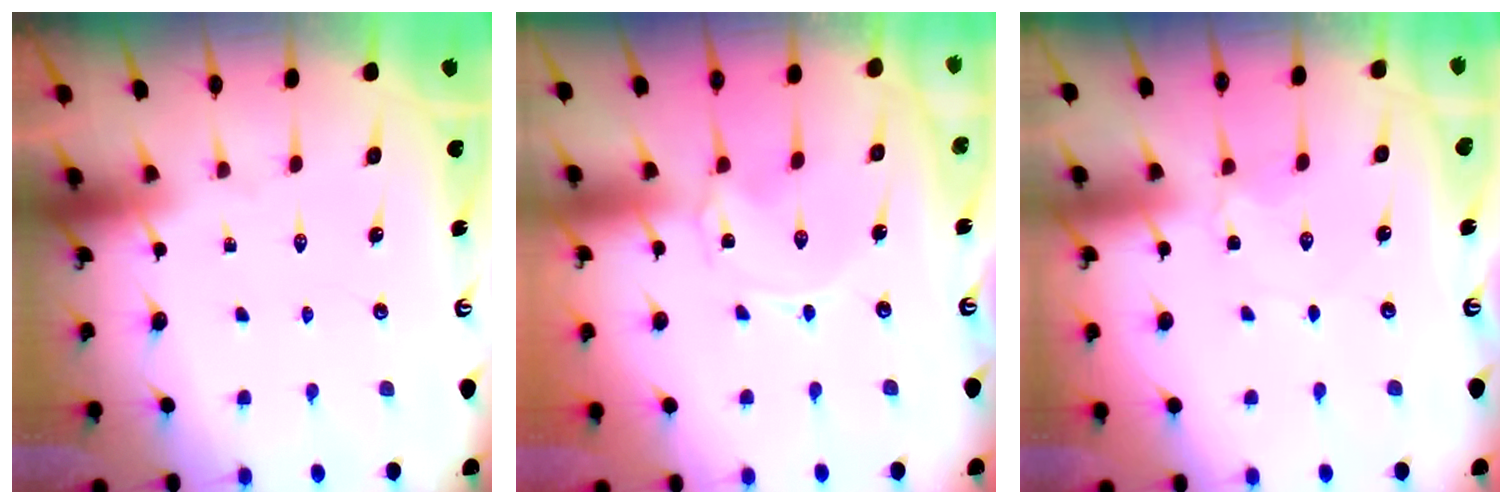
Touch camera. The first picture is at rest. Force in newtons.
{"total": 0.0}
{"total": 2.8, "press": 2.8, "slide": 0.3}